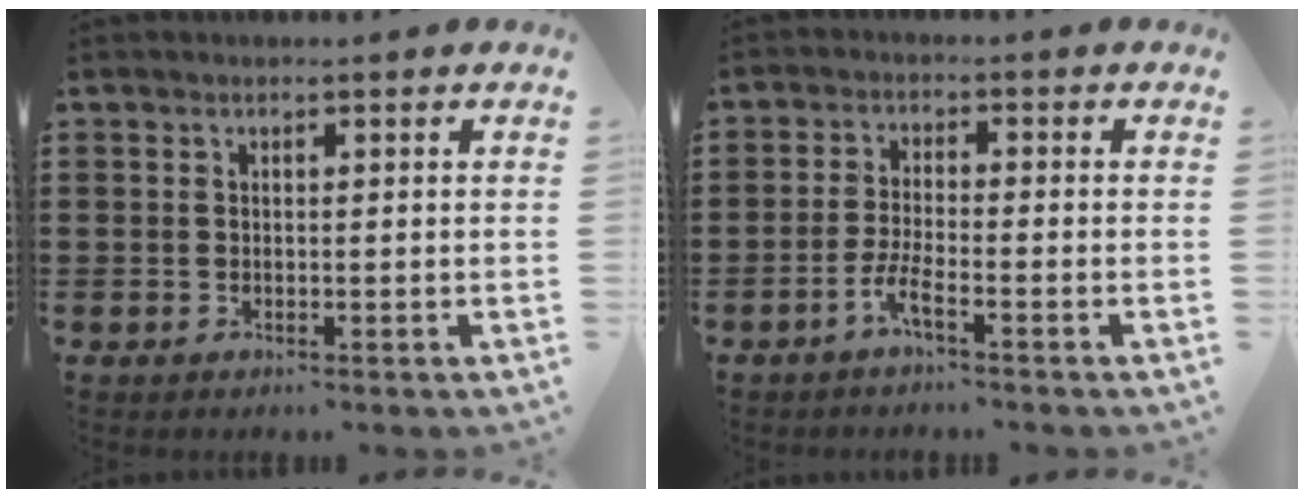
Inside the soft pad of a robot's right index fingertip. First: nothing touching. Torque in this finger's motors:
{"motor_torque": [1.25, 0.89, 0.25, 0.10]}